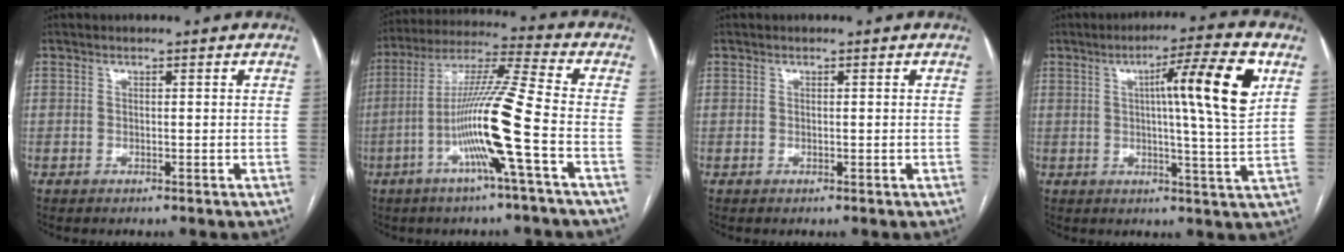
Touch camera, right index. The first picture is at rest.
{"total": 14.0, "force": [-4.4, -1.8, 13.2], "torque": [-0.253, 0.000, -0.090]}
{"total": 0.0}
{"total": 12.4, "force": [3.7, -0.9, 11.8], "torque": [-0.180, 0.005, 0.050]}